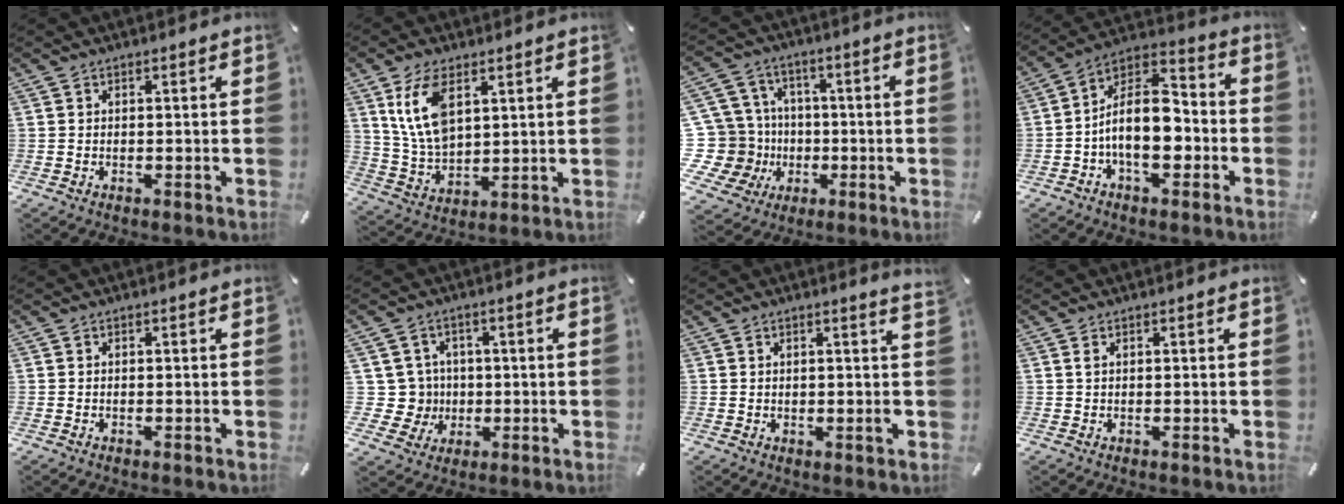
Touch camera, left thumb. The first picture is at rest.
{"total": 10.6, "force": [5.2, 6.1, 7.0], "torque": [-0.175, -0.012, 0.094]}
{"total": 17.7, "force": [-2.6, 16.2, 6.6], "torque": [-0.151, 0.013, -0.029]}
{"total": 13.8, "force": [-3.6, 8.2, 10.5], "torque": [-0.195, 0.009, -0.067]}
{"total": 0.0}
{"total": 8.5, "force": [0.3, 8.4, 1.1], "torque": [-0.035, 0.002, 0.013]}
{"total": 3.8, "force": [0.6, 0.1, 3.8], "torque": [-0.057, -0.010, 0.010]}
{"total": 0.7, "force": [0.2, 0.1, 0.7], "torque": [-0.014, 0.000, 0.003]}